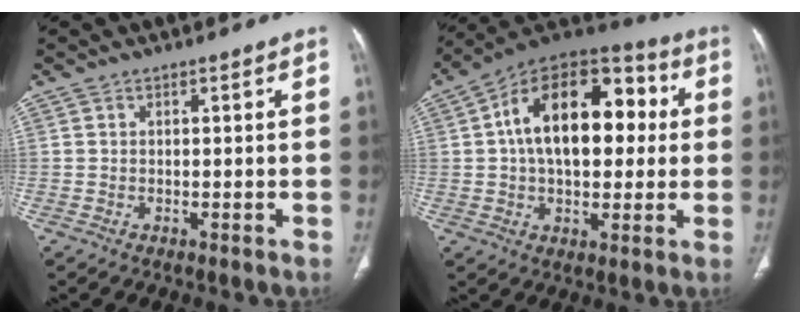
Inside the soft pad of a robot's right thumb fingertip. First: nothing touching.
{"total": 21.9, "force": [3.2, 12.8, 17.5], "torque": [-0.248, 0.031, 0.039]}